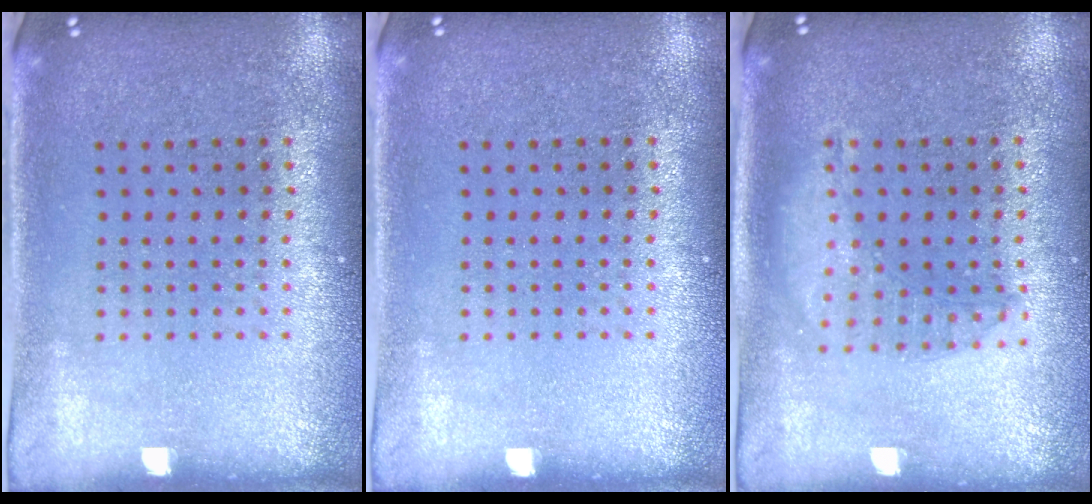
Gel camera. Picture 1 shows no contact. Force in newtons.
{"total": 0.0}
{"total": 1.4, "press": 1.3, "slide": 0.4}